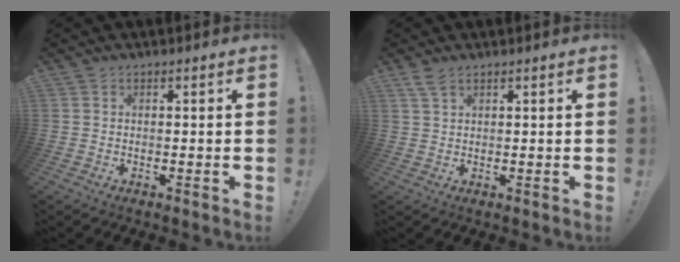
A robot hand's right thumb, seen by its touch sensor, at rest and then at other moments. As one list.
[{"total": 2.9, "force": [2.0, 1.1, 1.8], "torque": [-0.038, -0.004, 0.037]}]